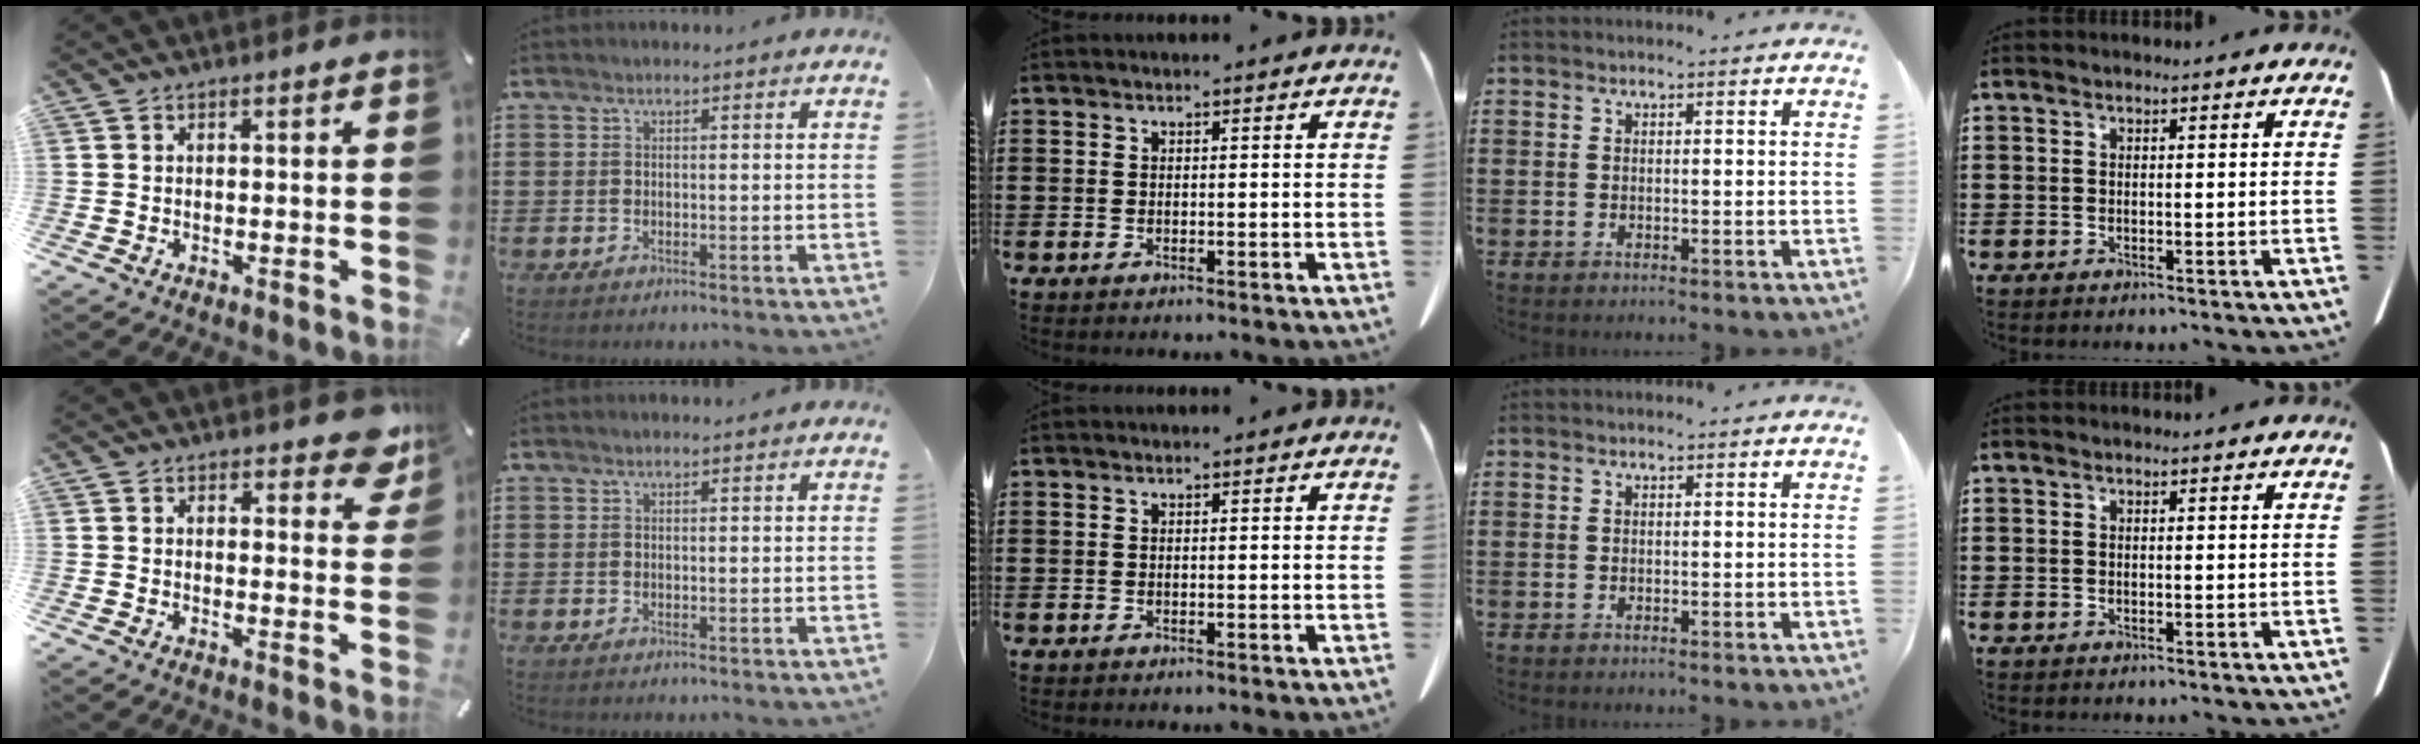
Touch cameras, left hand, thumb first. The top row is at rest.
{"thumb": {"total": 5.1, "force": [3.6, 2.8, 2.4], "torque": [-0.017, -0.019, 0.059]}}